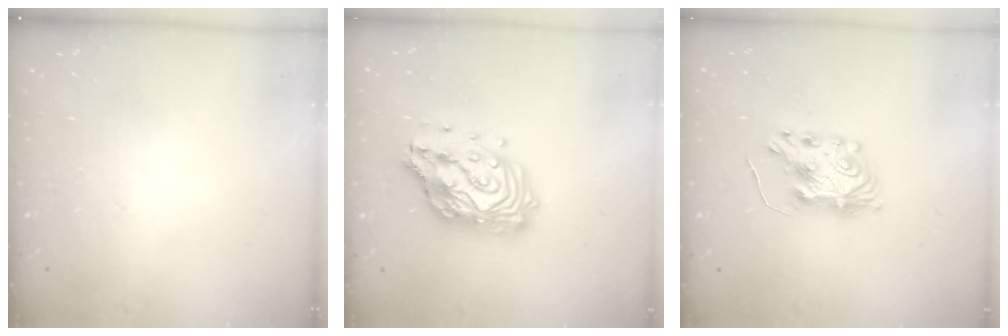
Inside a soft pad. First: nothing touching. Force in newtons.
{"total": 15.8, "press": 15.8, "slide": 1.3}
{"total": 8.5, "press": 8.5, "slide": 0.6}